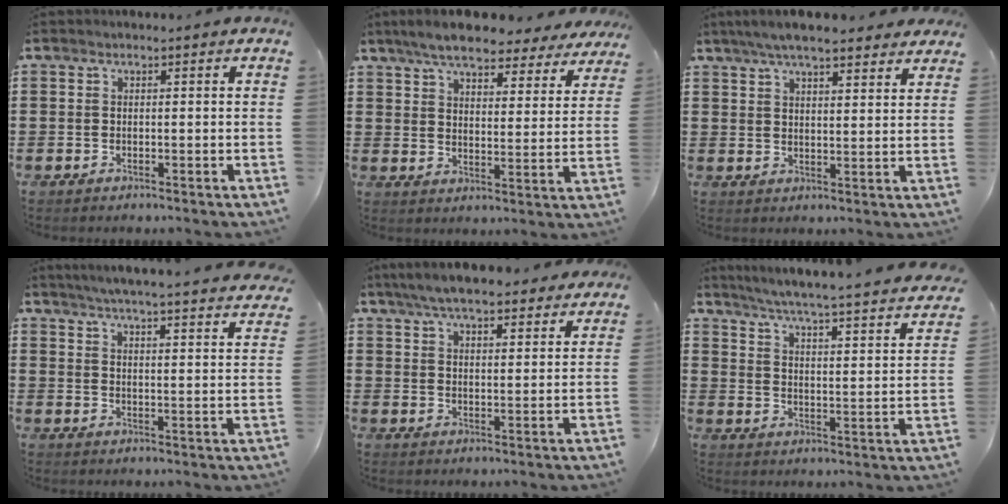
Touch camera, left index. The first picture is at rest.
{"total": 7.5, "force": [6.8, 1.2, 2.9], "torque": [-0.075, -0.028, 0.121]}
{"total": 6.2, "force": [5.5, 1.0, 2.7], "torque": [-0.068, -0.008, 0.102]}
{"total": 4.7, "force": [4.5, -0.8, 1.3], "torque": [-0.046, -0.039, 0.073]}
{"total": 6.8, "force": [6.2, 1.2, 2.5], "torque": [-0.069, -0.014, 0.115]}
{"total": 4.3, "force": [3.7, -0.7, 2.0], "torque": [-0.059, -0.040, 0.051]}